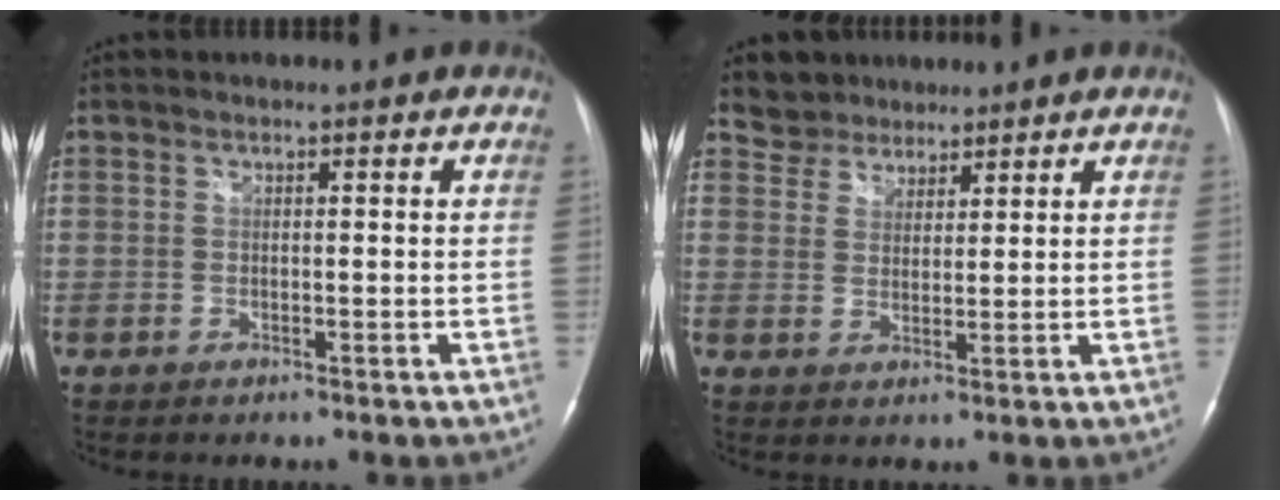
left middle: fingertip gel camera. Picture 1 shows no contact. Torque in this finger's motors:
{"motor_torque": [1.08, -1.06, 0.02, 0.00]}